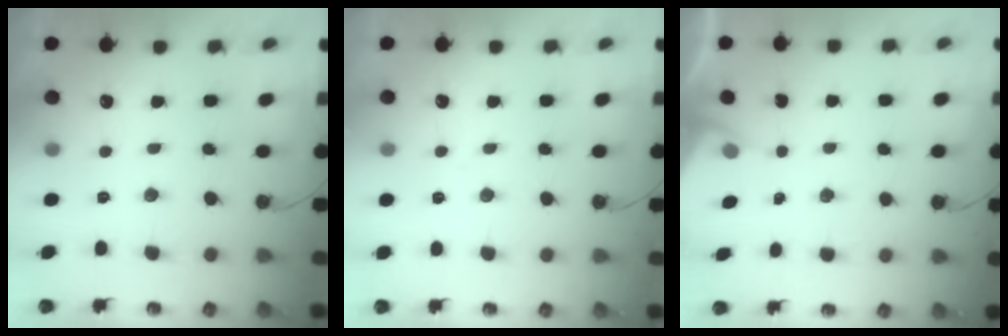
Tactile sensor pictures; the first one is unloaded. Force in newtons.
{"total": 6.5, "press": 6.5, "slide": 0.9}
{"total": 2.6, "press": 2.6, "slide": 0.4}